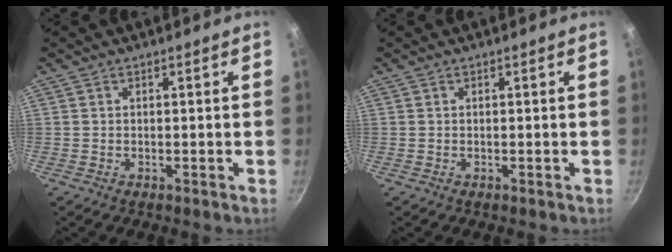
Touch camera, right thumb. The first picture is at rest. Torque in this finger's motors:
{"motor_torque": [-0.07, 0.07, 0.01, 0.00, 0.01]}